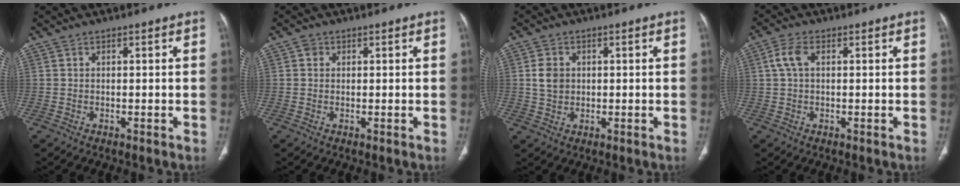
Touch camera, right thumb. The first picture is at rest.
{"total": 1.3, "force": [0.4, 1.2, 0.4], "torque": [0.002, 0.001, 0.003]}
{"total": 4.2, "force": [0.8, 3.4, 2.4], "torque": [-0.032, -0.001, 0.016]}
{"total": 3.8, "force": [0.8, 2.2, 3.0], "torque": [-0.071, 0.011, 0.014]}